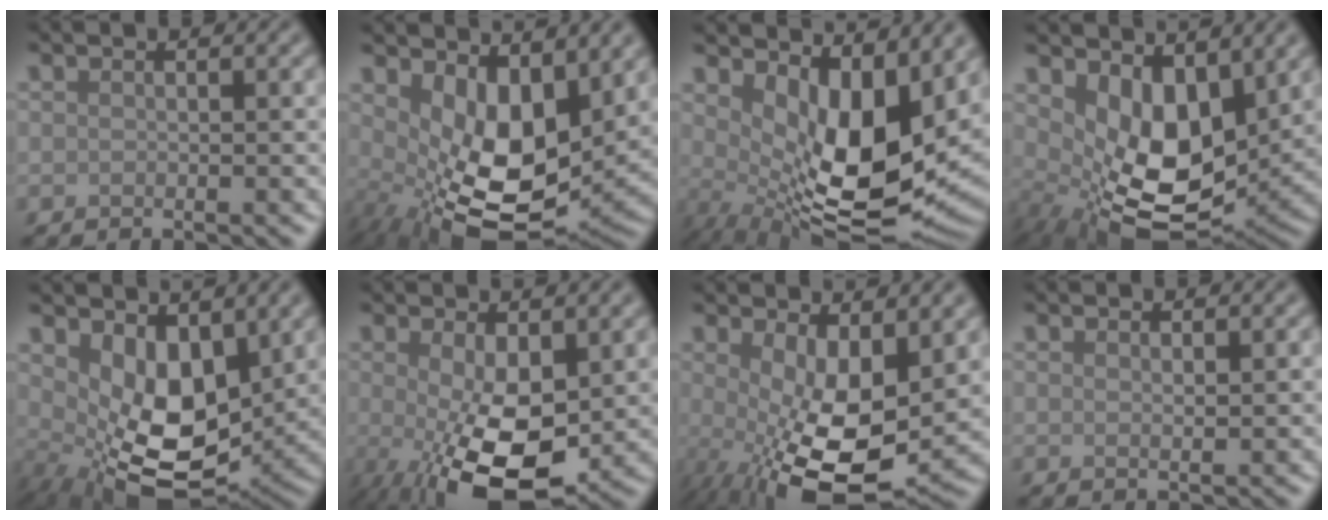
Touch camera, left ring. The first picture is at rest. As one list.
[{"total": 9.5, "force": [1.3, 5.1, 7.9], "torque": [-0.144, -0.030, 0.034]}, {"total": 11.2, "force": [1.8, 5.2, 9.7], "torque": [-0.163, -0.033, 0.044]}, {"total": 8.6, "force": [1.8, 4.9, 6.8], "torque": [-0.125, -0.027, 0.040]}, {"total": 7.7, "force": [1.4, 4.5, 6.1], "torque": [-0.115, -0.028, 0.036]}, {"total": 8.8, "force": [-1.2, 3.9, 7.8], "torque": [-0.155, -0.019, -0.014]}, {"total": 10.1, "force": [-1.0, 4.4, 9.1], "torque": [-0.169, -0.023, -0.003]}, {"total": 0.8, "force": [0.5, 0.1, 0.5], "torque": [-0.009, -0.002, 0.010]}]